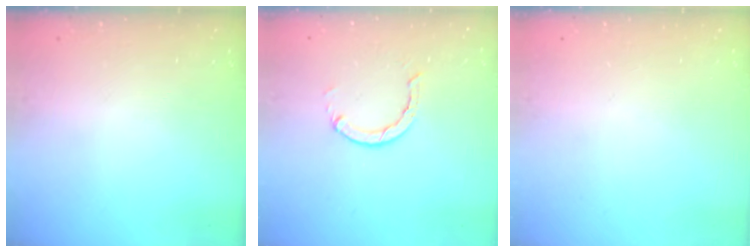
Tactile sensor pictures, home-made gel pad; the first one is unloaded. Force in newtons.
{"total": 3.3, "press": 3.2, "slide": 0.4}
{"total": 0.0}